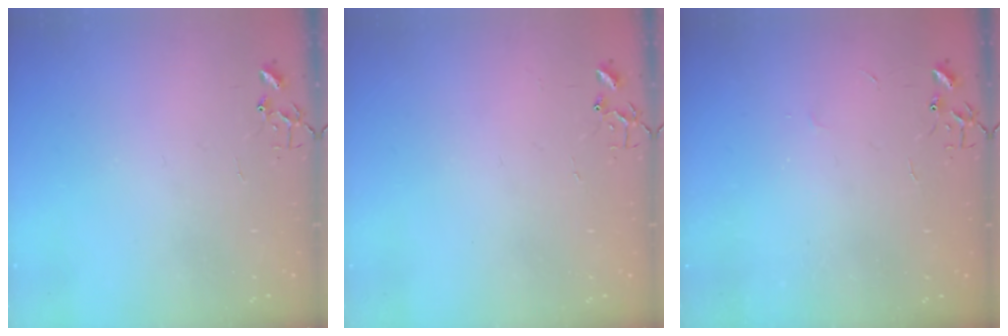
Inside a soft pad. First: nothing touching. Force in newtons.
{"total": 1.4, "press": 1.4, "slide": 0.2}
{"total": 2.1, "press": 2.1, "slide": 0.4}